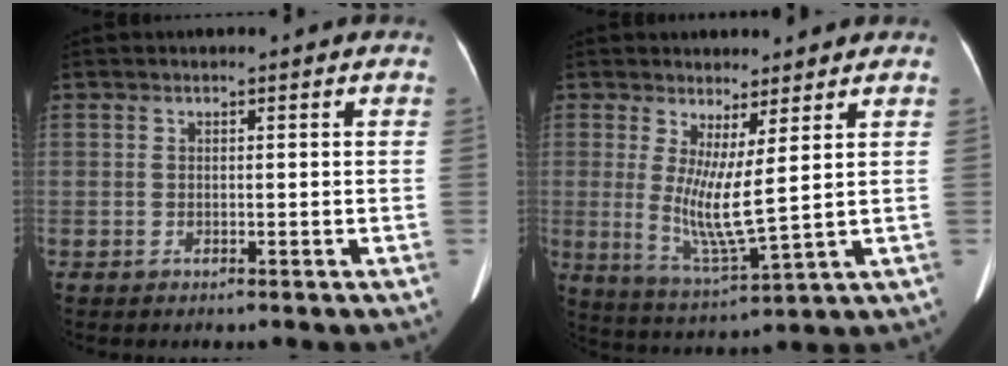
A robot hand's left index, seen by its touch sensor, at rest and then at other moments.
{"total": 7.5, "force": [1.6, 0.2, 7.3], "torque": [-0.151, -0.037, 0.036]}